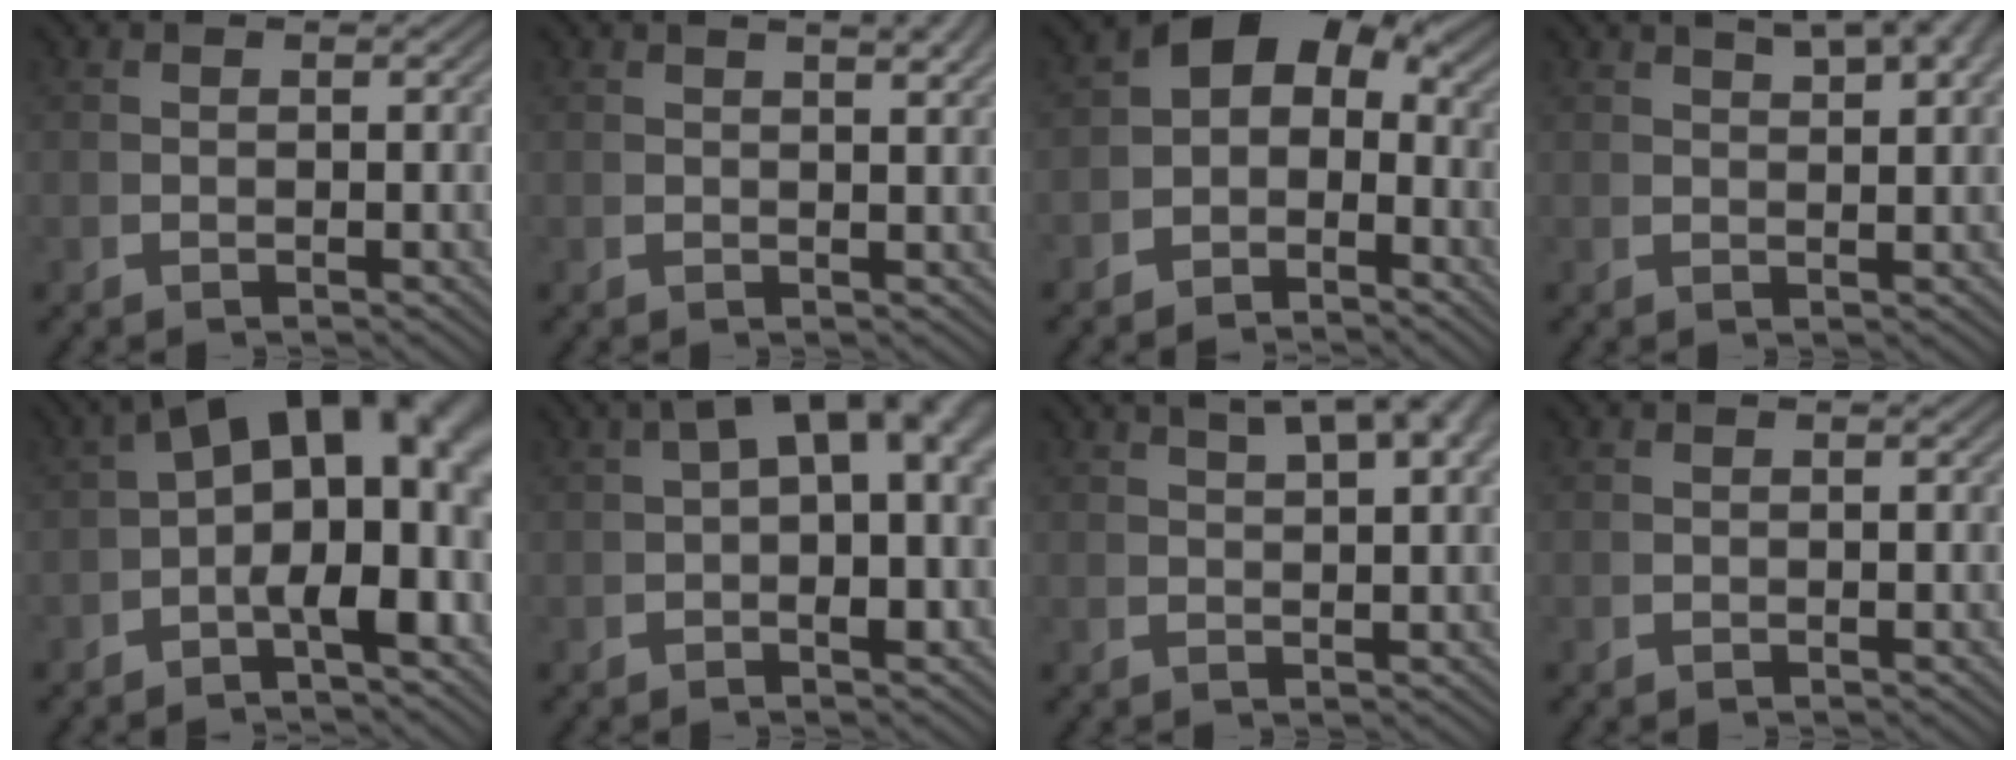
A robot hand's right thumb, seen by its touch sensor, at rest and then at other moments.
{"total": 3.1, "force": [1.8, 0.9, 2.4], "torque": [-0.023, 0.008, 0.027]}
{"total": 6.3, "force": [-0.2, 4.7, 4.2], "torque": [-0.065, -0.005, -0.007]}
{"total": 6.6, "force": [3.9, 2.7, 4.5], "torque": [-0.036, 0.026, 0.053]}
{"total": 12.9, "force": [0.8, 7.2, 10.7], "torque": [-0.140, -0.015, 0.011]}
{"total": 7.5, "force": [2.2, 3.5, 6.3], "torque": [-0.079, 0.011, 0.032]}
{"total": 7.6, "force": [4.4, 3.1, 5.4], "torque": [-0.045, 0.035, 0.057]}
{"total": 0.0}